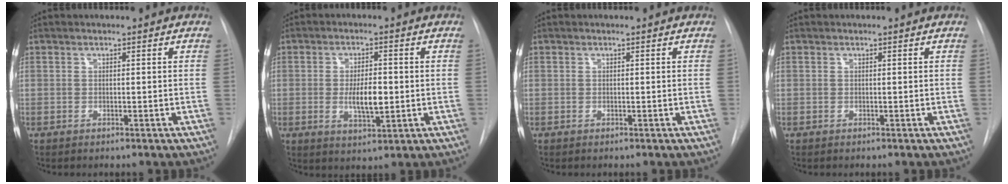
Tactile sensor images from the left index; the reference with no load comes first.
{"total": 5.8, "force": [-1.6, 1.8, 5.2], "torque": [-0.092, -0.011, -0.020]}
{"total": 0.0}
{"total": 0.0}